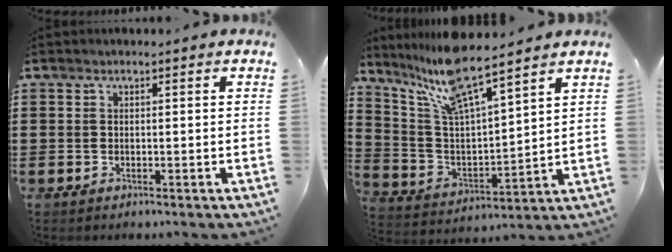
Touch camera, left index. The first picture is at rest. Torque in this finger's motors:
{"motor_torque": [1.08, -1.06, 0.83, 0.21]}